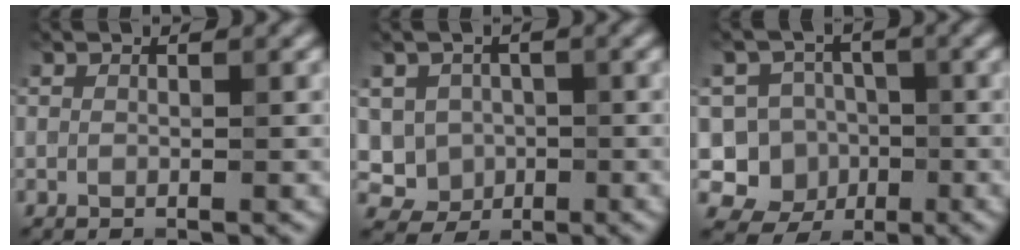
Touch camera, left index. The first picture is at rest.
{"total": 4.0, "force": [-0.2, 3.8, 1.2], "torque": [-0.010, 0.003, -0.015]}
{"total": 6.3, "force": [-1.7, 5.8, 1.7], "torque": [-0.003, 0.007, -0.053]}